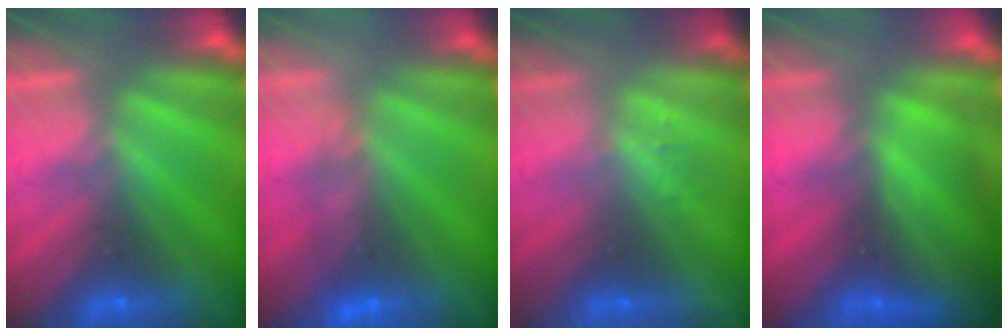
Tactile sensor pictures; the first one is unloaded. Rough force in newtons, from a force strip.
{"total": 4.5}
{"total": 1.1}
{"total": 8.0}